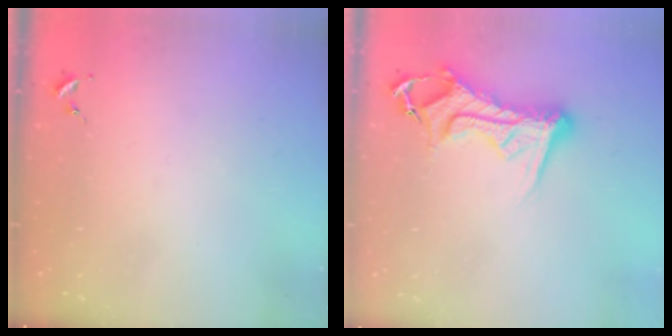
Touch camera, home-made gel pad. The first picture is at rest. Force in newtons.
{"total": 13.3, "press": 13.2, "slide": 1.6}